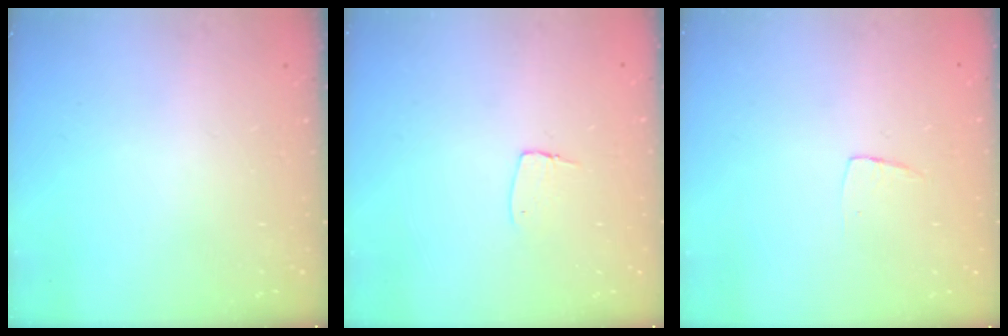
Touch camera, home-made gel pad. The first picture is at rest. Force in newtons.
{"total": 5.6, "press": 5.5, "slide": 0.4}
{"total": 3.8, "press": 3.7, "slide": 0.3}